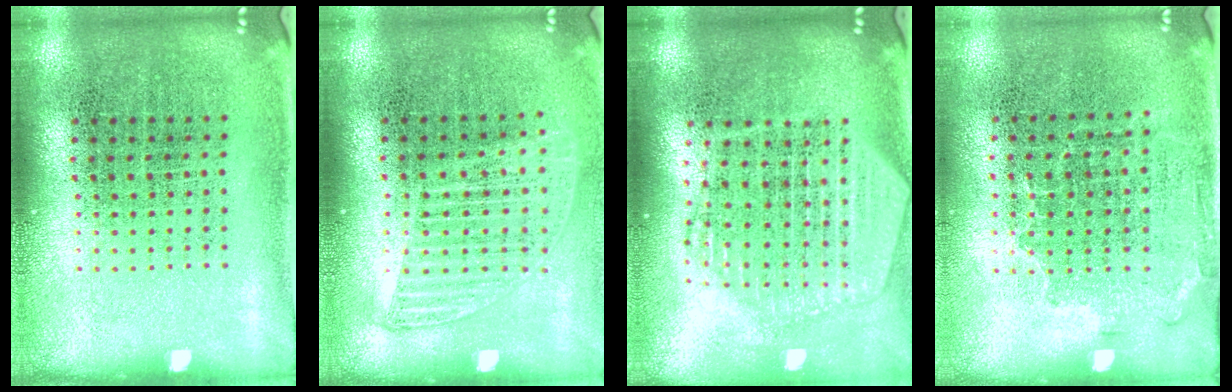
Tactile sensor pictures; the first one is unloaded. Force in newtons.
{"total": 1.2, "press": 1.1, "slide": 0.6}
{"total": 2.3, "press": 2.1, "slide": 1.1}
{"total": 1.4, "press": 1.1, "slide": 0.9}